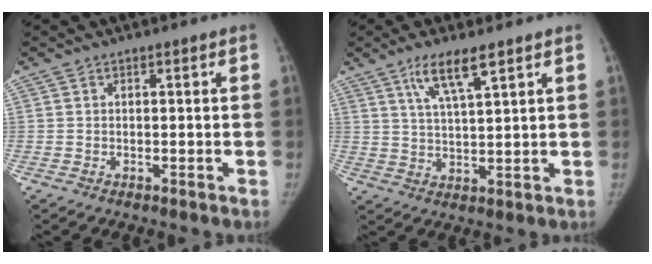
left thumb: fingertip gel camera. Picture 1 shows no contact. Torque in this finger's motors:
{"motor_torque": [-0.04, 0.11, 0.53, -0.20, 0.23]}